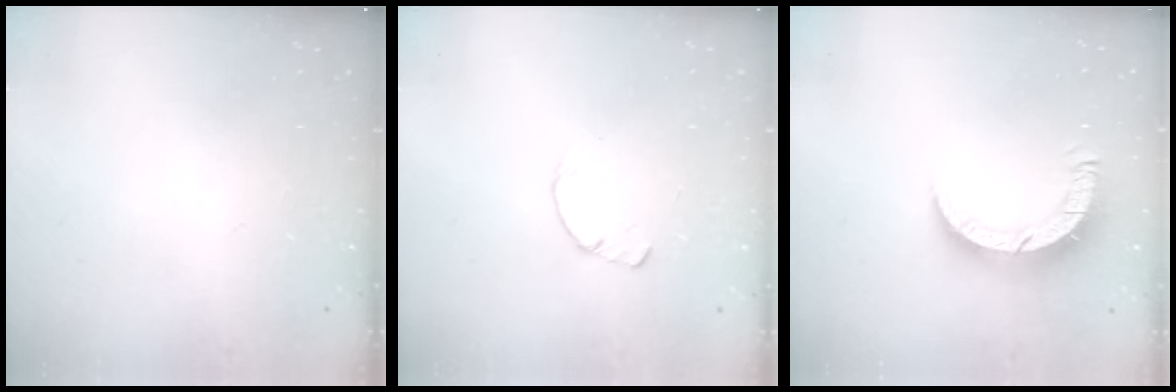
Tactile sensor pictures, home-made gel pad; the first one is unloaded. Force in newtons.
{"total": 1.7, "press": 1.7, "slide": 0.2}
{"total": 9.4, "press": 9.4, "slide": 0.7}